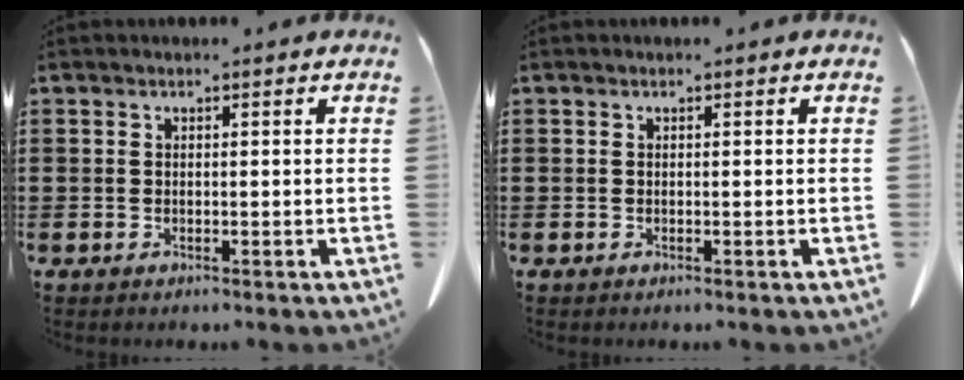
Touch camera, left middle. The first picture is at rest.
{"total": 0.0}